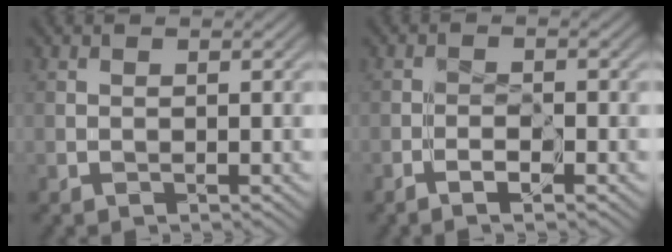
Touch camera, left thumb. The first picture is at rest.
{"total": 1.5, "force": [-1.3, -0.2, 0.9], "torque": [-0.021, 0.002, -0.025]}